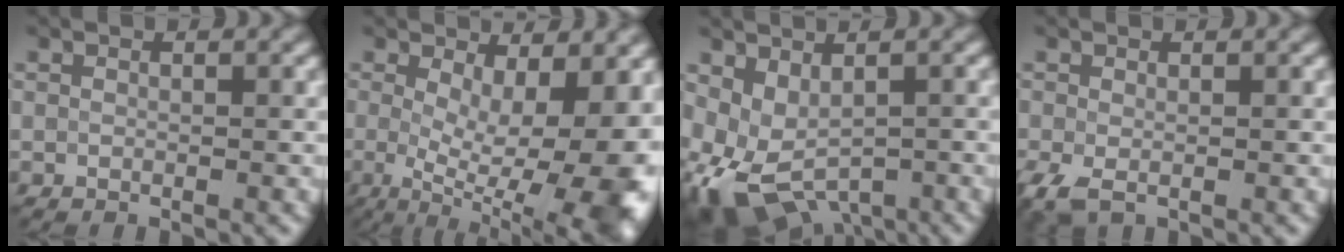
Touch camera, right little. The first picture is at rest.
{"total": 14.0, "force": [-0.7, 5.4, 12.9], "torque": [-0.164, -0.016, 0.005]}
{"total": 7.2, "force": [-2.3, 4.6, 5.1], "torque": [-0.102, -0.021, -0.029]}
{"total": 2.2, "force": [-0.9, 1.2, 1.5], "torque": [-0.043, -0.010, -0.019]}